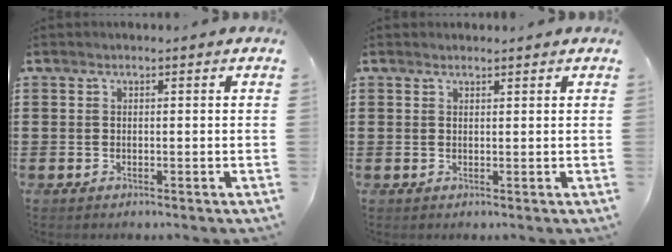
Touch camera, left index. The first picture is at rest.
{"total": 0.8, "force": [0.8, 0.0, 0.1], "torque": [-0.004, -0.001, 0.016]}